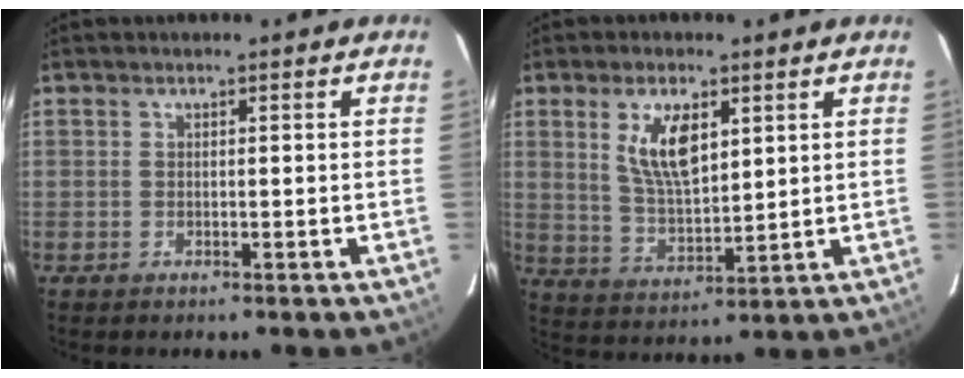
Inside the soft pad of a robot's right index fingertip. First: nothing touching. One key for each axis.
{"total": 9.3, "fx": 3.6, "fy": 4.1, "fz": 7.5, "tx": -0.140, "ty": 0.001, "tz": 0.079}